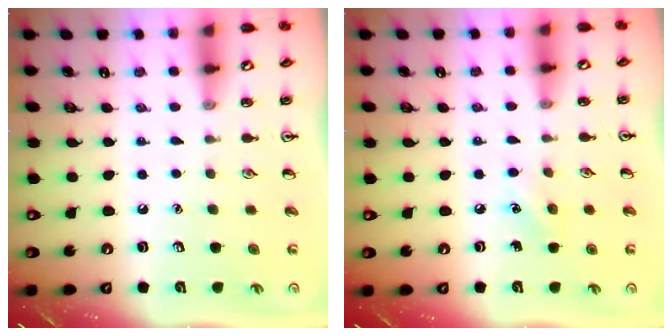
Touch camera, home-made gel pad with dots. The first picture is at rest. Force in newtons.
{"total": 4.8, "press": 4.6, "slide": 1.4}